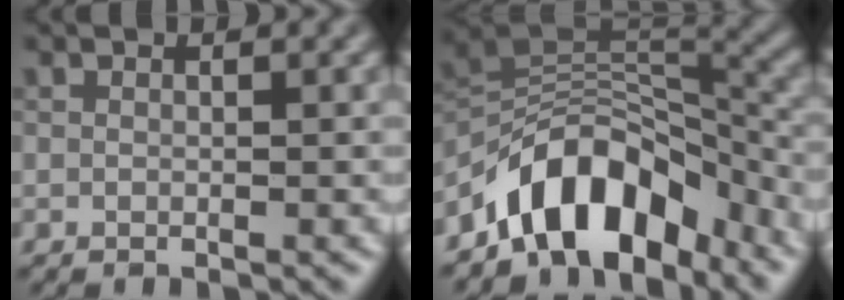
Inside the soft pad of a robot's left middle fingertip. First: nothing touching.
{"total": 9.2, "force": [-6.2, 4.5, 5.1], "torque": [-0.058, 0.012, -0.117]}